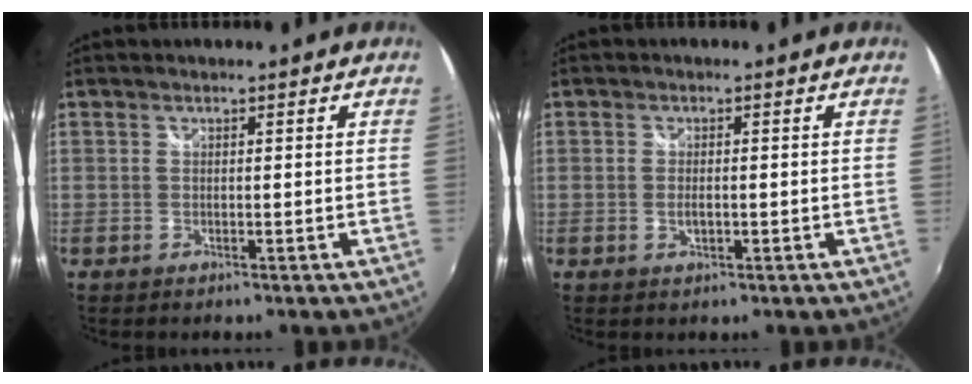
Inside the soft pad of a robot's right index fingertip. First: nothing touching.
{"total": 1.9, "force": [-0.4, 1.0, 1.6], "torque": [-0.028, -0.003, -0.006]}